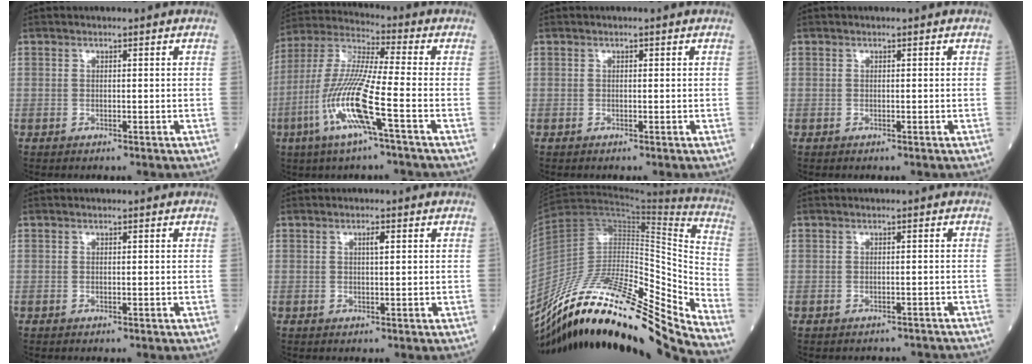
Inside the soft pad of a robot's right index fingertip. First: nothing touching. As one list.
[{"total": 13.7, "force": [-4.9, 0.1, 12.8], "torque": [-0.274, -0.007, -0.104]}, {"total": 0.0}, {"total": 0.0}, {"total": 0.0}, {"total": 1.2, "force": [0.4, 0.1, 1.1], "torque": [-0.021, 0.002, 0.006]}, {"total": 26.0, "force": [-22.2, 0.9, 13.4], "torque": [-0.209, 0.002, -0.379]}, {"total": 4.4, "force": [-4.2, 1.2, 0.4], "torque": [-0.003, -0.001, -0.041]}]